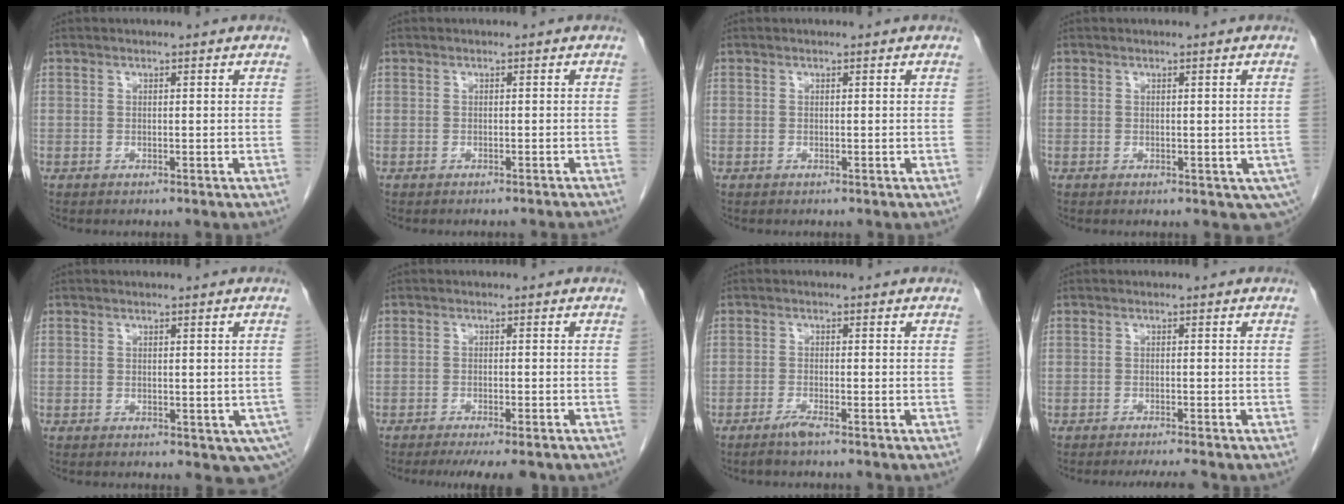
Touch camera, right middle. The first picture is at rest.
{"total": 2.8, "force": [-2.7, -0.3, 0.9], "torque": [-0.013, -0.006, -0.031]}
{"total": 0.0}
{"total": 4.0, "force": [-0.9, 2.3, 3.1], "torque": [-0.028, -0.007, -0.007]}
{"total": 6.0, "force": [-1.8, 3.2, 4.8], "torque": [-0.048, -0.013, -0.020]}
{"total": 7.8, "force": [-6.3, 1.3, 4.5], "torque": [-0.052, -0.013, -0.087]}
{"total": 1.8, "force": [-1.4, -0.2, 1.1], "torque": [-0.028, -0.004, -0.030]}
{"total": 4.4, "force": [-3.9, -0.4, 2.0], "torque": [-0.018, -0.009, -0.057]}